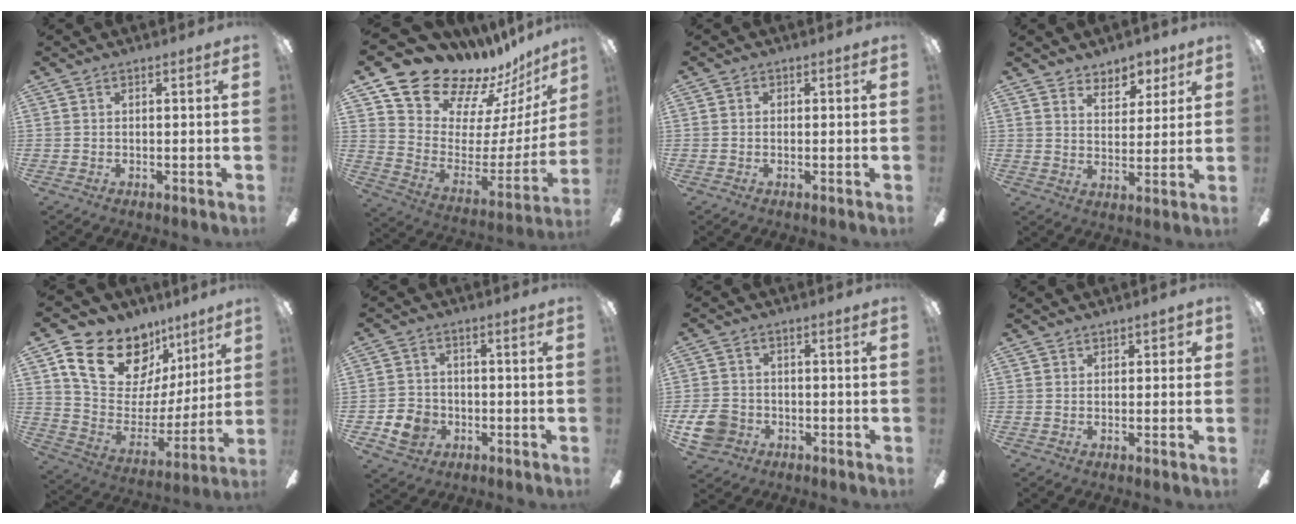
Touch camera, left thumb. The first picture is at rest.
{"total": 17.5, "force": [15.9, 6.8, 2.7], "torque": [-0.065, -0.146, 0.295]}
{"total": 0.9, "force": [-0.3, 0.8, 0.4], "torque": [-0.006, 0.005, -0.006]}
{"total": 6.0, "force": [4.7, 3.6, 0.5], "torque": [0.006, -0.034, 0.081]}
{"total": 21.6, "force": [12.8, 14.0, 10.3], "torque": [-0.170, -0.067, 0.240]}
{"total": 6.3, "force": [-2.3, 5.4, 2.1], "torque": [-0.048, 0.015, -0.042]}
{"total": 7.7, "force": [-2.9, 6.3, 3.4], "torque": [-0.078, 0.023, -0.053]}
{"total": 1.5, "force": [1.1, 1.0, 0.3], "torque": [0.002, 0.000, 0.019]}